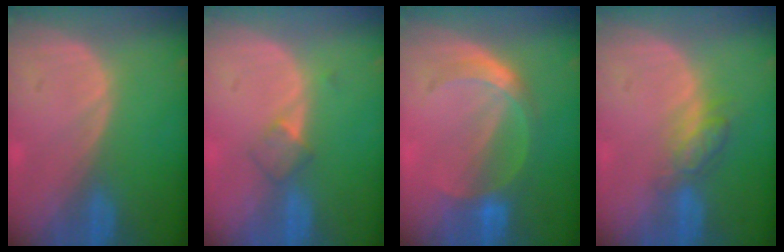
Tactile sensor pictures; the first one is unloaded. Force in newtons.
{"total": 2.7, "press": 2.4, "slide": 1.1}
{"total": 5.3, "press": 5.2, "slide": 1.2}
{"total": 4.8, "press": 4.2, "slide": 2.1}